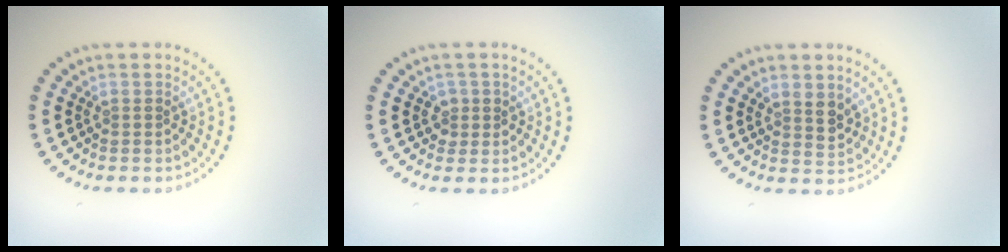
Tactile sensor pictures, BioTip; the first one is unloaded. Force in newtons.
{"total": 1.1, "press": 1.0, "slide": 0.5}
{"total": 2.1, "press": 1.8, "slide": 0.9}